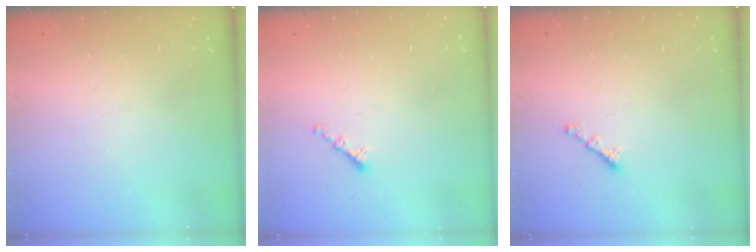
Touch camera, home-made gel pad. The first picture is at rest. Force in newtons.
{"total": 1.3, "press": 1.2, "slide": 0.5}
{"total": 0.6, "press": 0.5, "slide": 0.4}